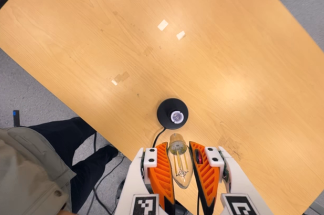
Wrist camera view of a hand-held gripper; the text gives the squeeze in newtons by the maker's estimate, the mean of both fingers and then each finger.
{"total": 20.6, "left": 22.2, "right": 19.0}